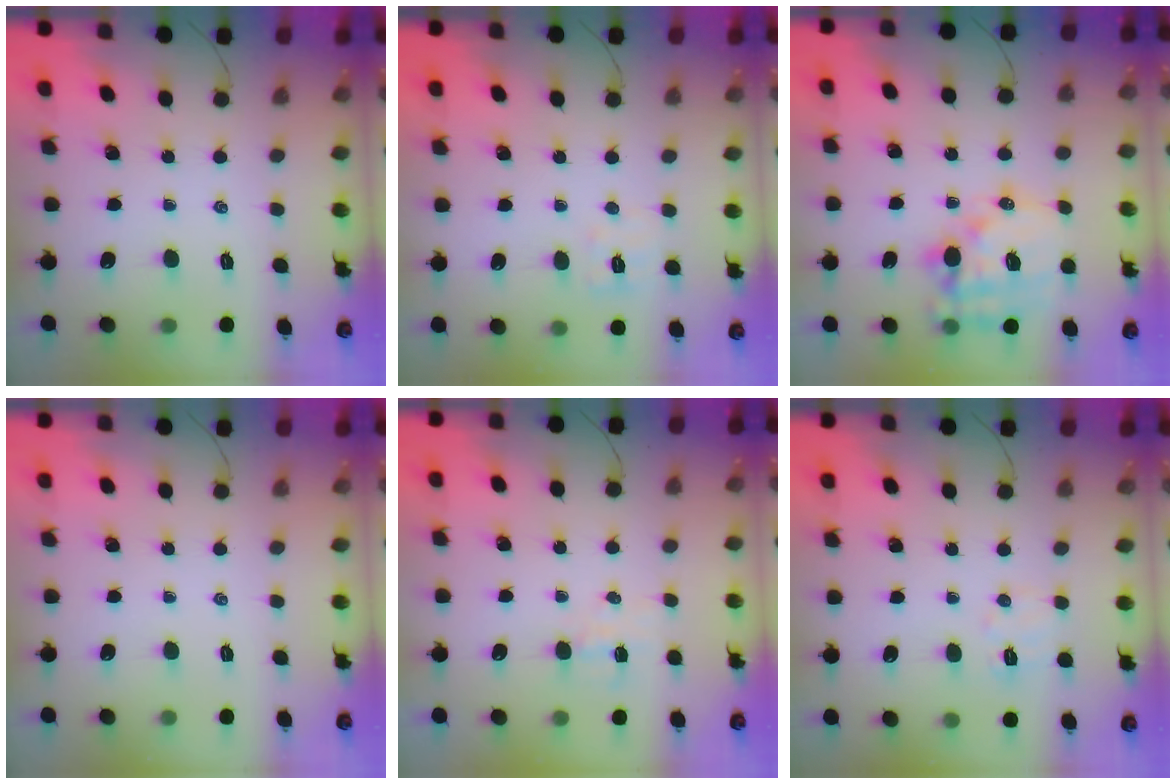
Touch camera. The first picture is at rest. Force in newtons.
{"total": 6.2, "press": 6.1, "slide": 1.3}
{"total": 16.0, "press": 15.6, "slide": 3.6}
{"total": 0.0}
{"total": 3.7, "press": 3.5, "slide": 1.0}
{"total": 7.0, "press": 6.9, "slide": 1.2}